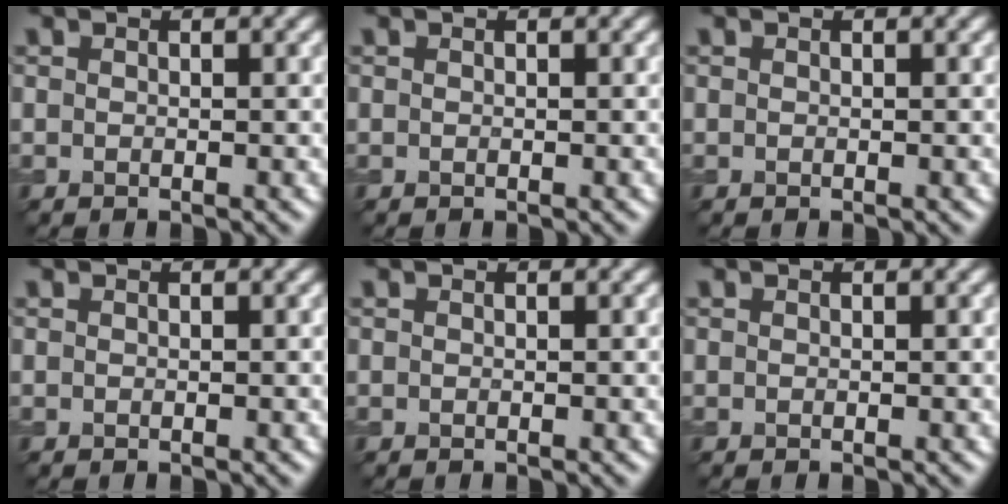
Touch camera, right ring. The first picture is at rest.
{"total": 0.0}
{"total": 0.0}
{"total": 0.0}
{"total": 0.0}
{"total": 0.0}